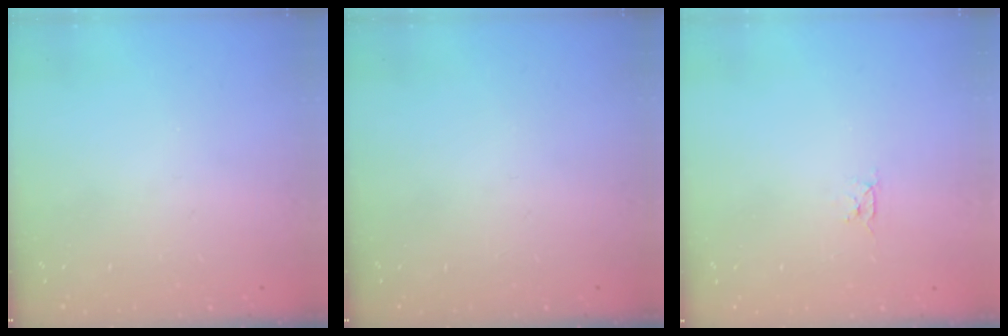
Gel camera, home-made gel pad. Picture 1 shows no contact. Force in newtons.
{"total": 0.0}
{"total": 2.8, "press": 2.8, "slide": 0.4}